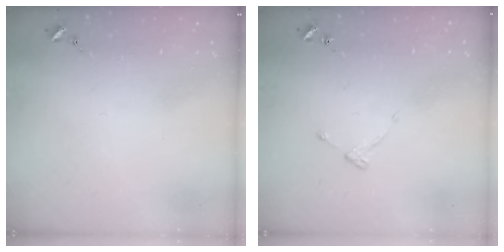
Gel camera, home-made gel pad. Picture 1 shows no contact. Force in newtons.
{"total": 3.7, "press": 3.6, "slide": 0.5}